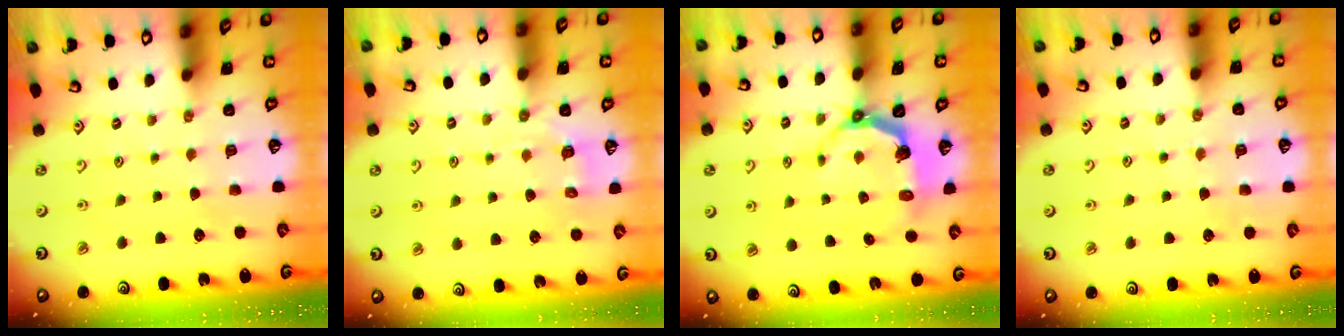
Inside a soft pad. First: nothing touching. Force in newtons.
{"total": 4.3, "press": 4.0, "slide": 1.5}
{"total": 4.9, "press": 3.2, "slide": 3.7}
{"total": 4.0, "press": 3.9, "slide": 0.6}